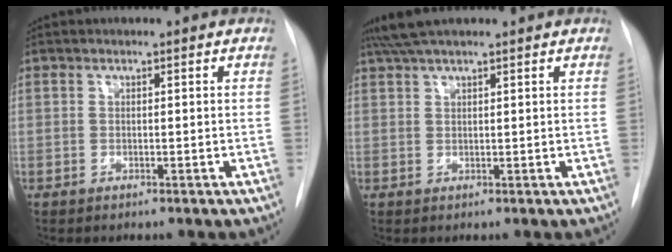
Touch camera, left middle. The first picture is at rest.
{"total": 5.4, "force": [4.5, 0.5, 2.9], "torque": [-0.052, 0.035, 0.082]}